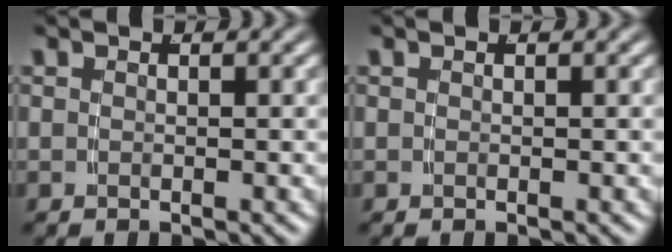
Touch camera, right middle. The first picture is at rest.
{"total": 0.0}